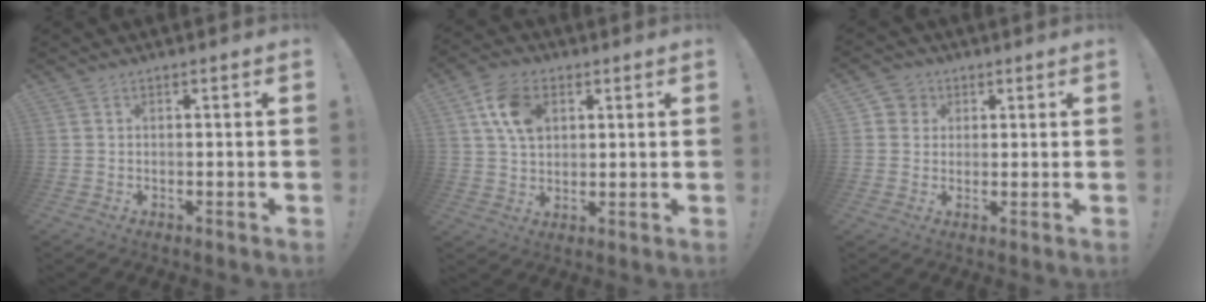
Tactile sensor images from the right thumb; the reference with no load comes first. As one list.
[{"total": 11.1, "force": [4.0, 7.8, 6.9], "torque": [-0.114, 0.008, 0.080]}, {"total": 4.2, "force": [1.1, 3.9, 0.9], "torque": [-0.012, -0.003, 0.021]}]